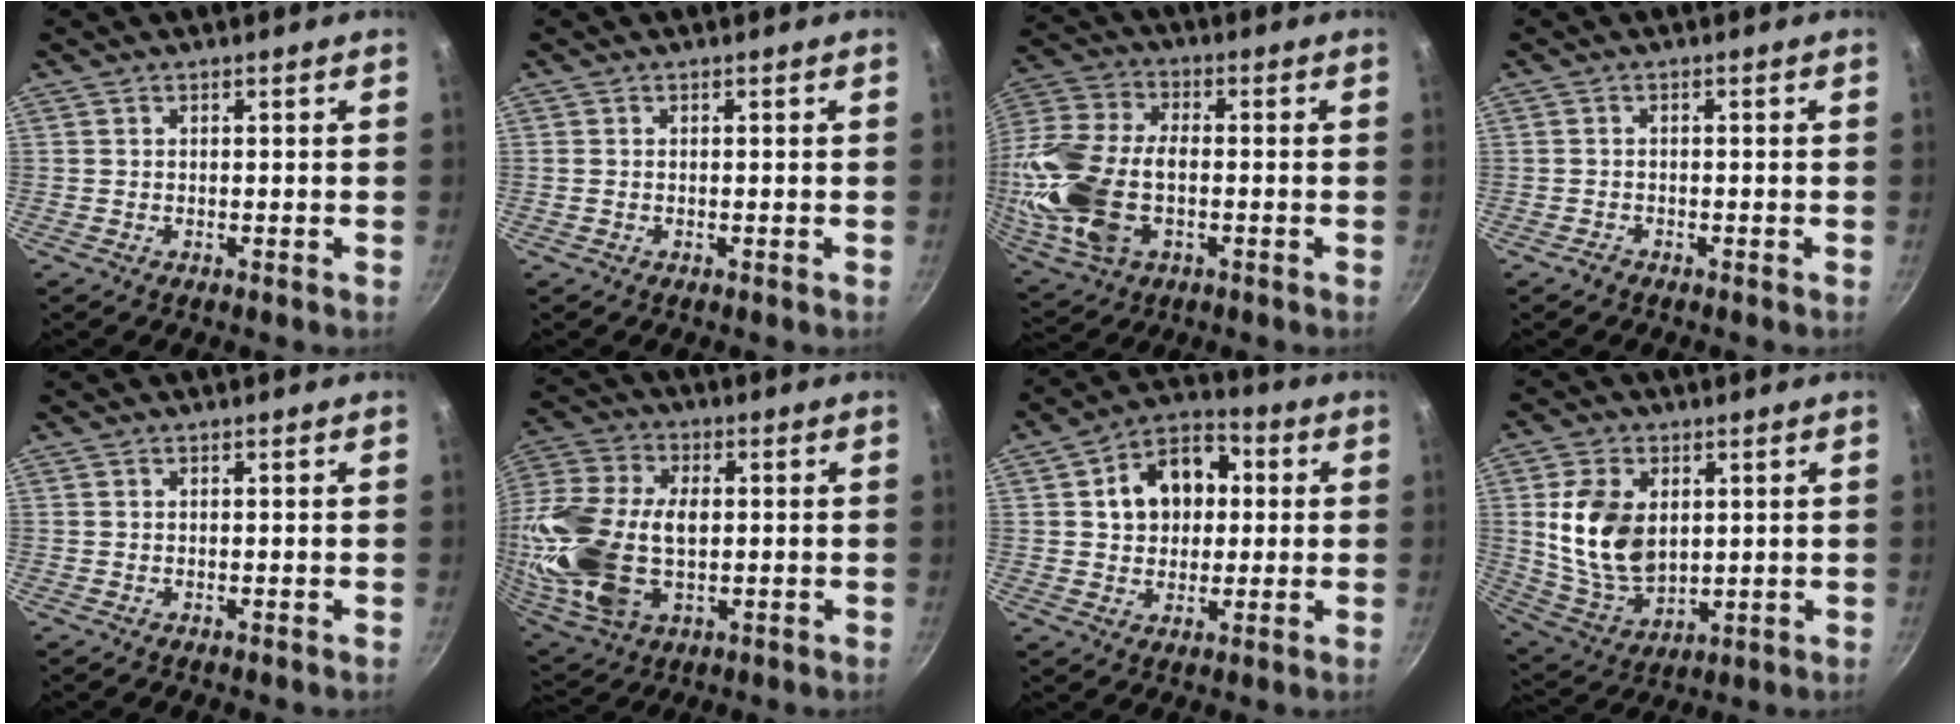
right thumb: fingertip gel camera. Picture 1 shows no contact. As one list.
[{"total": 0.5, "force": [0.0, 0.4, 0.3], "torque": [-0.008, 0.002, 0.001]}, {"total": 19.8, "force": [-2.7, 12.1, 15.4], "torque": [-0.330, 0.021, -0.050]}, {"total": 1.2, "force": [-1.0, 0.7, 0.3], "torque": [-0.009, 0.012, -0.018]}, {"total": 0.0}, {"total": 24.4, "force": [-0.2, 15.6, 18.8], "torque": [-0.408, 0.008, 0.001]}, {"total": 13.0, "force": [2.2, 9.9, 8.1], "torque": [-0.087, 0.020, 0.023]}, {"total": 14.5, "force": [2.4, 9.7, 10.5], "torque": [-0.183, -0.023, 0.058]}]